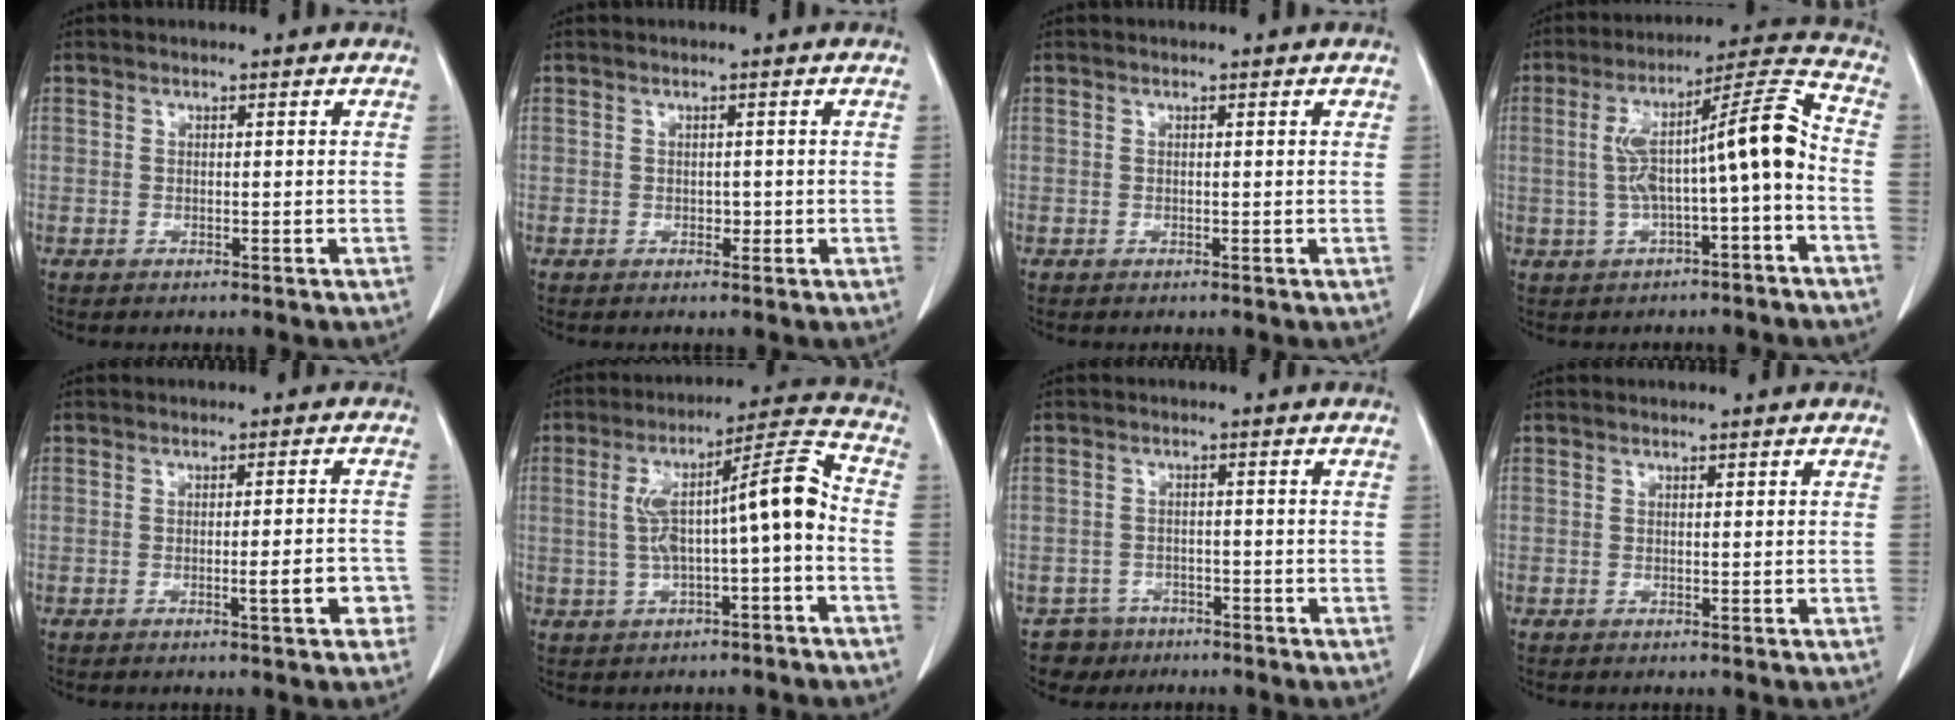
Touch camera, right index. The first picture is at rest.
{"total": 0.8, "force": [-0.2, 0.6, 0.5], "torque": [-0.007, 0.002, -0.001]}
{"total": 0.0}
{"total": 12.5, "force": [-1.5, 1.1, 12.3], "torque": [-0.208, 0.043, -0.018]}
{"total": 4.0, "force": [-1.7, 0.8, 3.6], "torque": [-0.046, 0.005, -0.021]}
{"total": 11.4, "force": [-1.1, 1.3, 11.2], "torque": [-0.190, 0.043, -0.012]}
{"total": 3.8, "force": [-2.8, 2.5, -0.7], "torque": [0.010, 0.008, -0.044]}
{"total": 0.0}